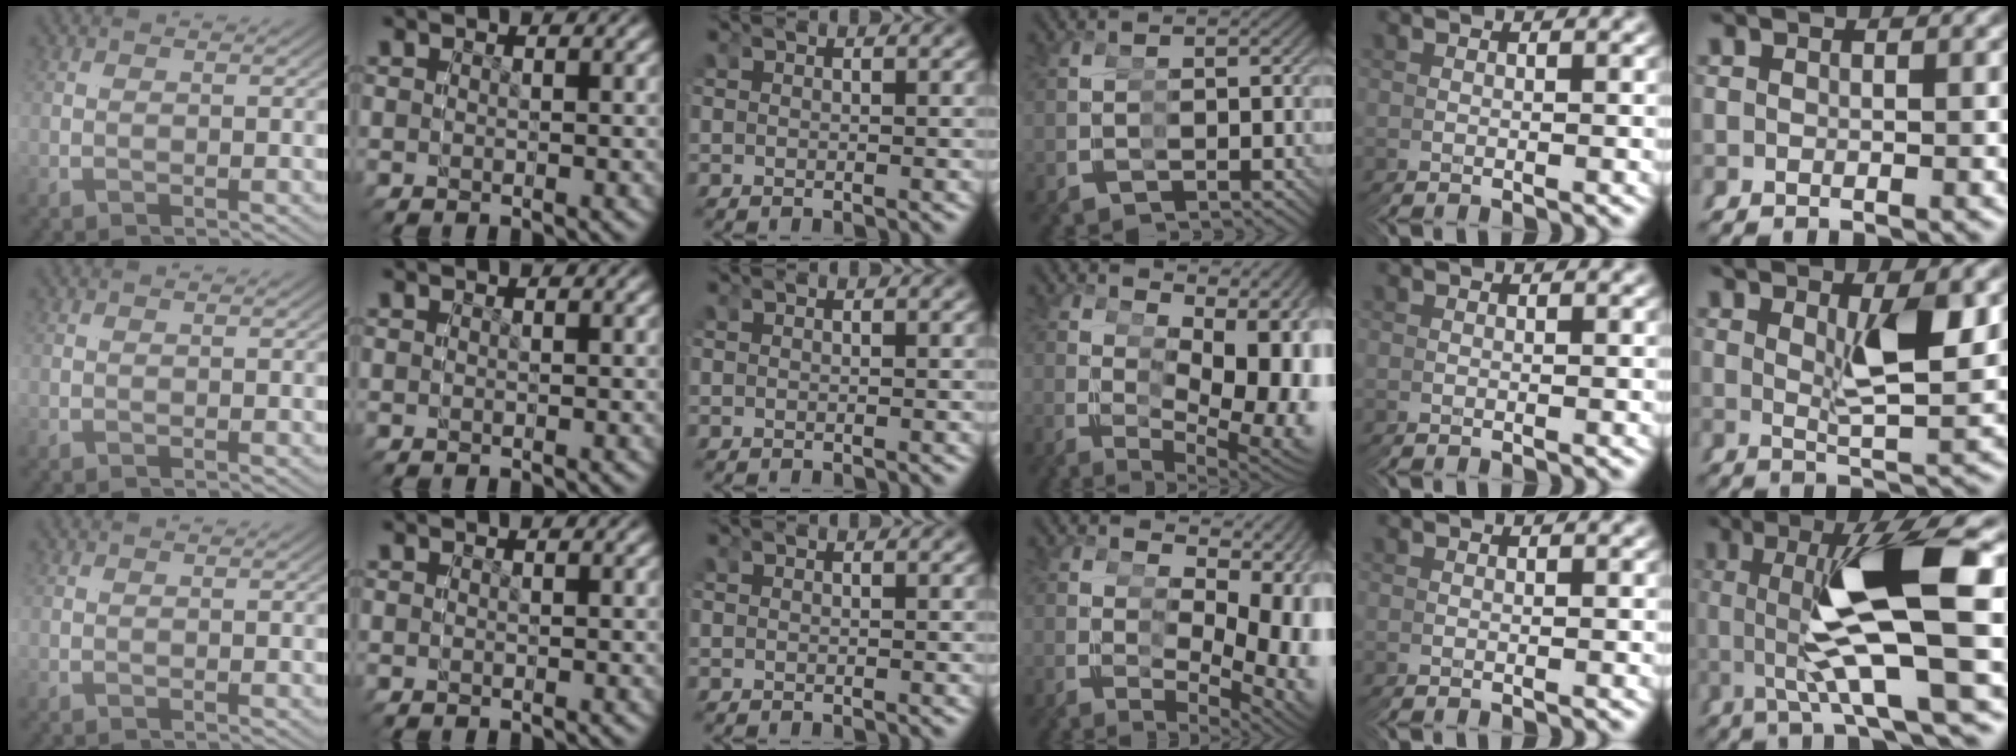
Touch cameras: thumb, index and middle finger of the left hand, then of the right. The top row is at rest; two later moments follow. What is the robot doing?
{"motion": "grasp_and_lifting", "object": "legos"}